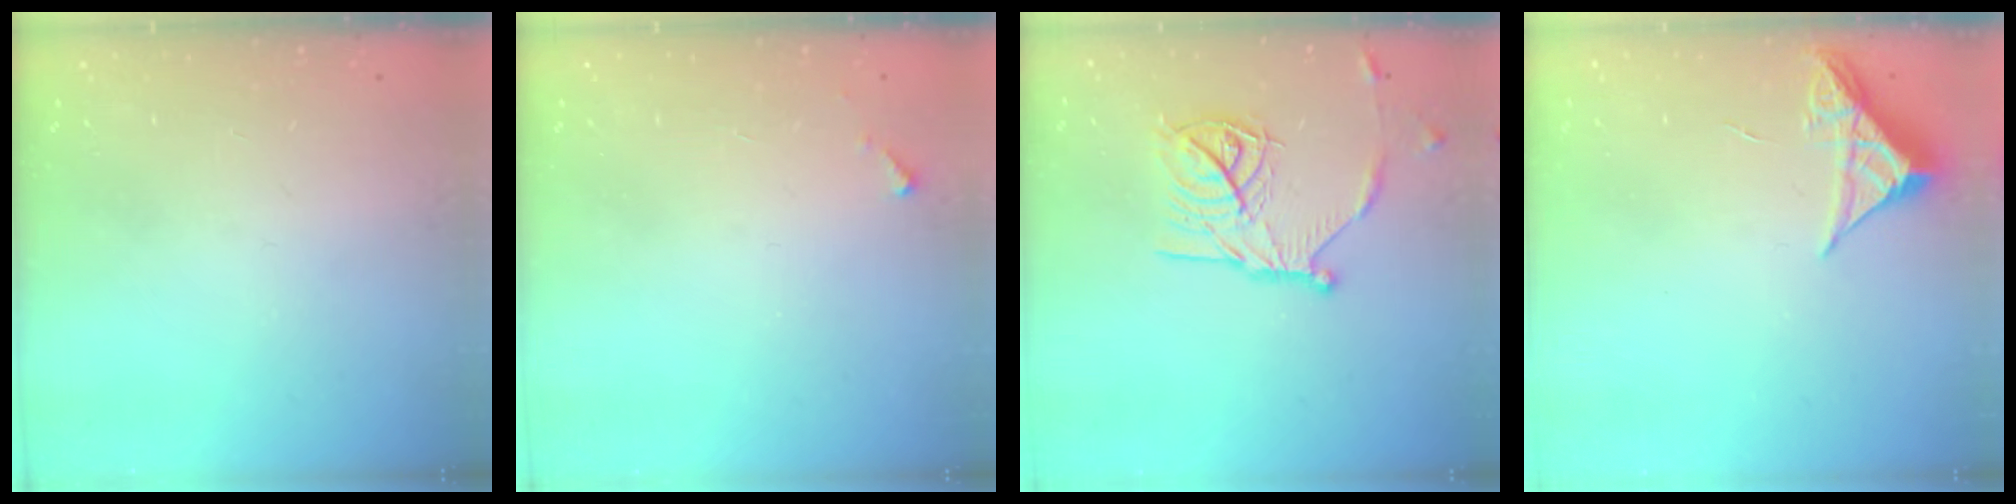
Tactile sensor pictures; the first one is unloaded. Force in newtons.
{"total": 2.8, "press": 2.8, "slide": 0.1}
{"total": 17.0, "press": 17.0, "slide": 1.0}
{"total": 5.2, "press": 5.1, "slide": 0.3}